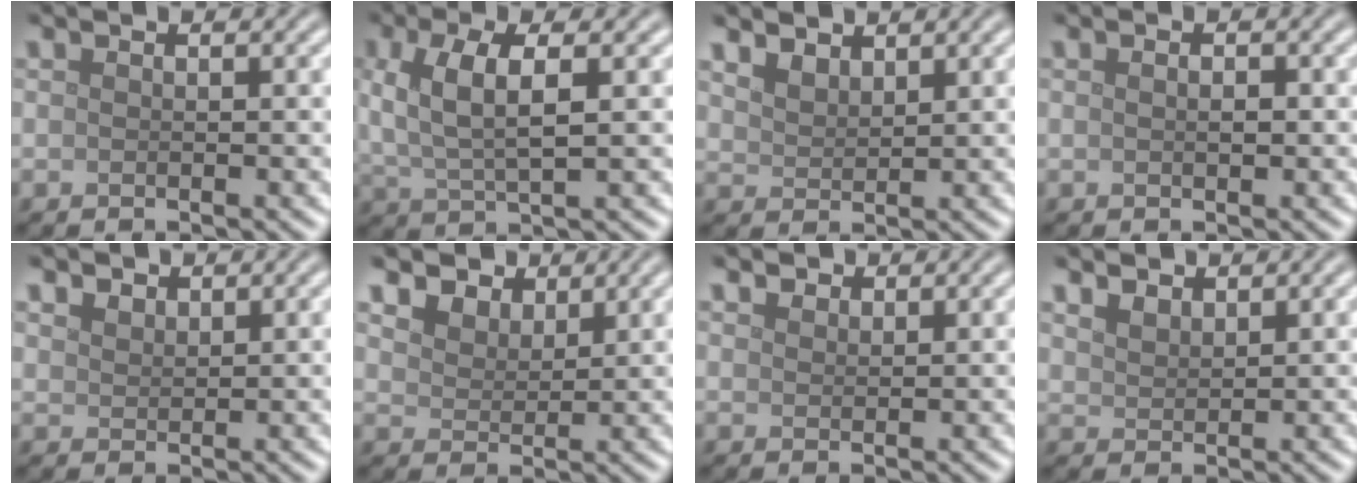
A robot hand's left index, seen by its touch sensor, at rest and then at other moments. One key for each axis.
{"total": 5.3, "fx": 1.3, "fy": 2.0, "fz": 4.7, "tx": -0.101, "ty": 0.004, "tz": 0.025}
{"total": 3.0, "fx": 2.4, "fy": 1.4, "fz": 1.0, "tx": -0.030, "ty": -0.002, "tz": 0.051}
{"total": 1.0, "fx": 0.1, "fy": 0.4, "fz": 0.9, "tx": -0.014, "ty": -0.002, "tz": 0.004}
{"total": 1.6, "fx": 1.3, "fy": 0.9, "fz": 0.3, "tx": -0.011, "ty": -0.002, "tz": 0.031}
{"total": 5.0, "fx": 3.8, "fy": 2.8, "fz": 1.5, "tx": -0.063, "ty": -0.001, "tz": 0.067}
{"total": 1.5, "fx": 1.3, "fy": 0.7, "fz": 0.2, "tx": -0.006, "ty": -0.005, "tz": 0.027}
{"total": 2.2, "fx": 1.8, "fy": 1.0, "fz": 0.6, "tx": -0.020, "ty": 0.000, "tz": 0.042}